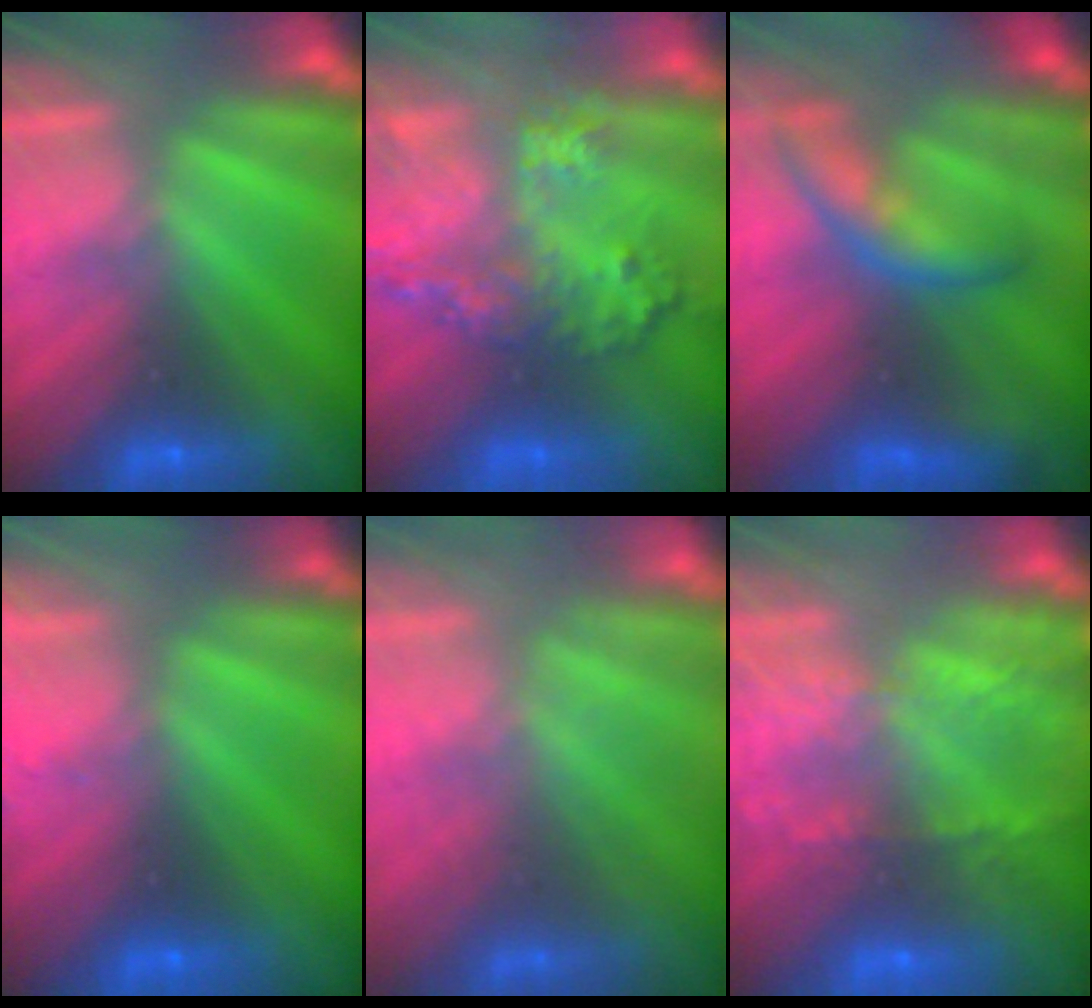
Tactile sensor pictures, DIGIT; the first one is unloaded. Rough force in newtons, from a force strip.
{"total": 7.4}
{"total": 8.5}
{"total": 8.5}
{"total": 2.2}
{"total": 7.0}